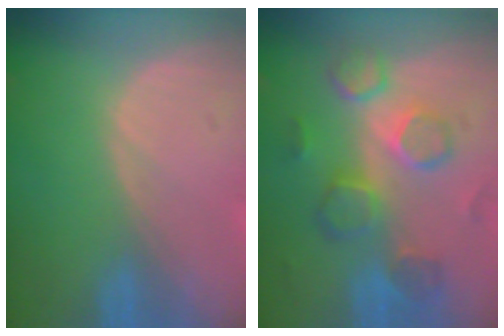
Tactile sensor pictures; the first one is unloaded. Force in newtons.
{"total": 8.8, "press": 8.4, "slide": 2.6}